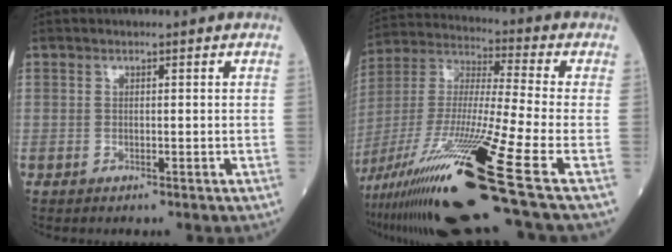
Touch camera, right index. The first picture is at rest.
{"total": 26.2, "force": [-13.6, 0.0, 22.4], "torque": [-0.421, -0.052, -0.248]}